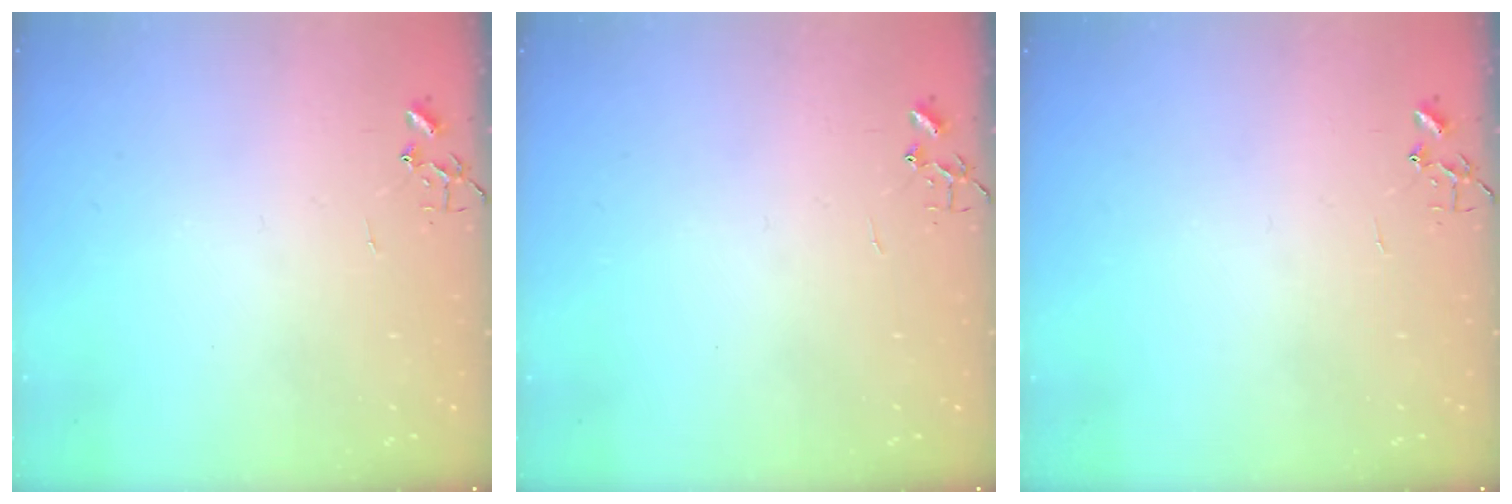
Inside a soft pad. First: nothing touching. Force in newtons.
{"total": 0.0}
{"total": 0.0}